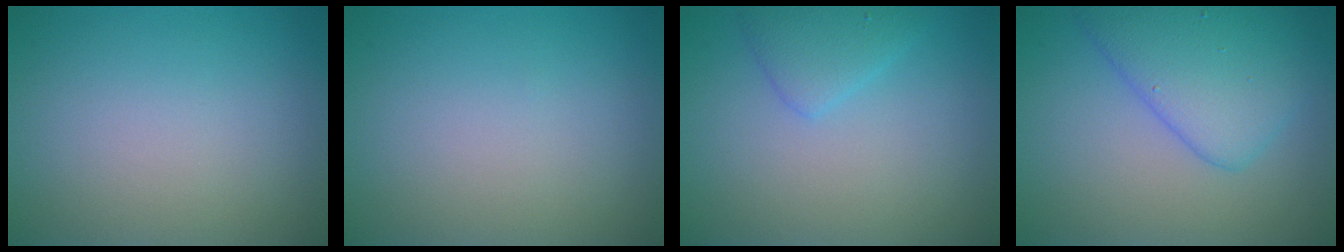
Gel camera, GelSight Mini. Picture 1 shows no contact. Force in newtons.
{"total": 0.0}
{"total": 2.2, "press": 2.2, "slide": 0.1}
{"total": 5.6, "press": 5.6, "slide": 0.2}